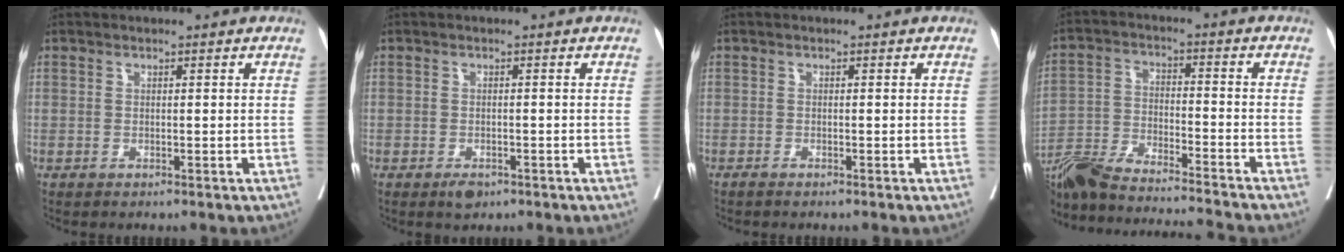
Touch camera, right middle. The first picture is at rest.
{"total": 1.9, "force": [-1.3, 0.9, 1.1], "torque": [-0.018, 0.000, -0.015]}
{"total": 0.9, "force": [-0.8, -0.1, 0.4], "torque": [-0.009, -0.001, -0.013]}
{"total": 19.4, "force": [-18.0, 0.1, 7.3], "torque": [-0.148, -0.022, -0.295]}